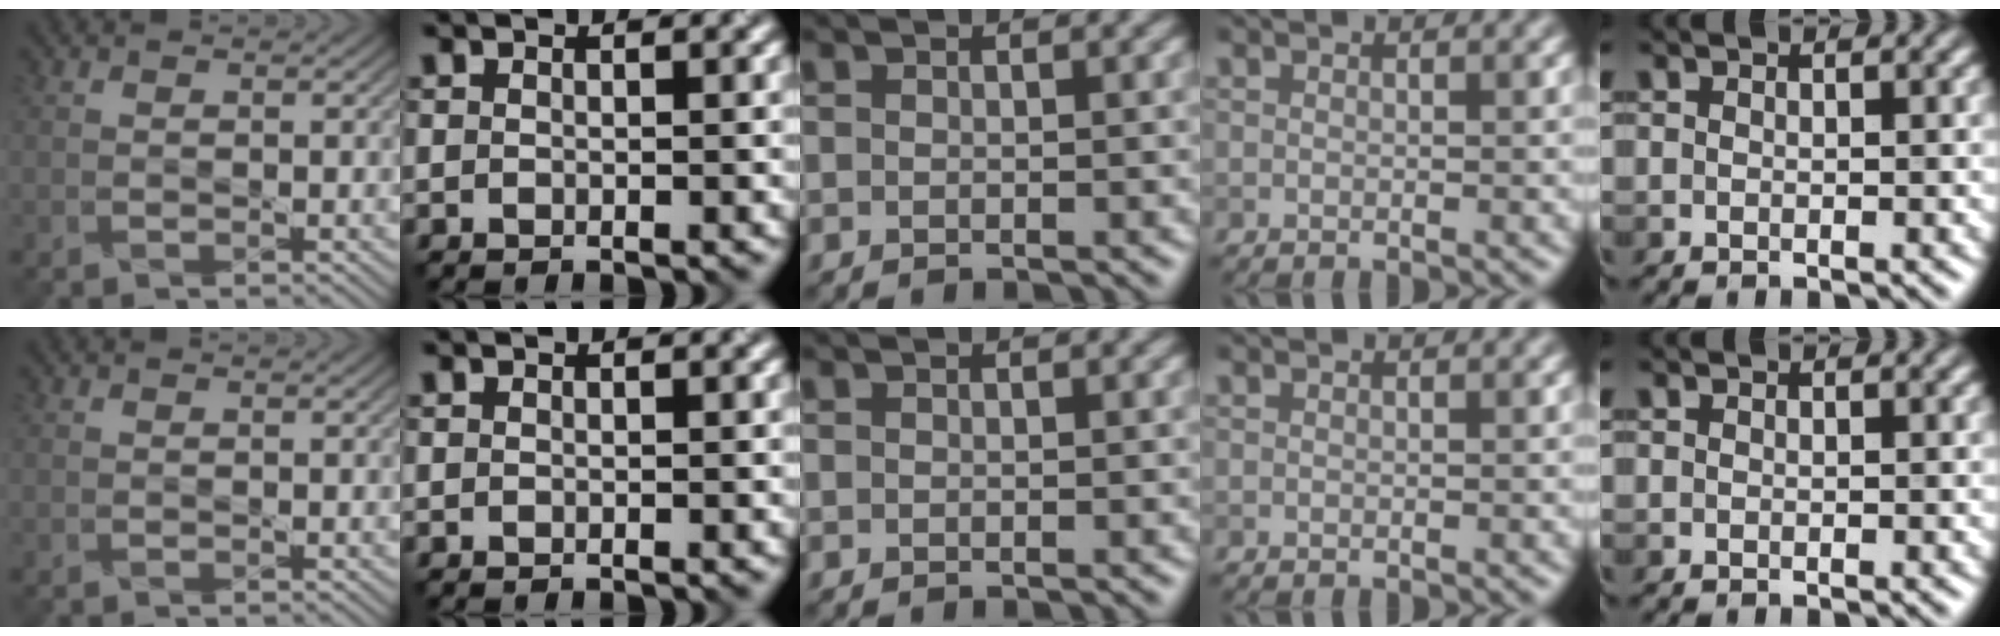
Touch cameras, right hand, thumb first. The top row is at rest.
{}